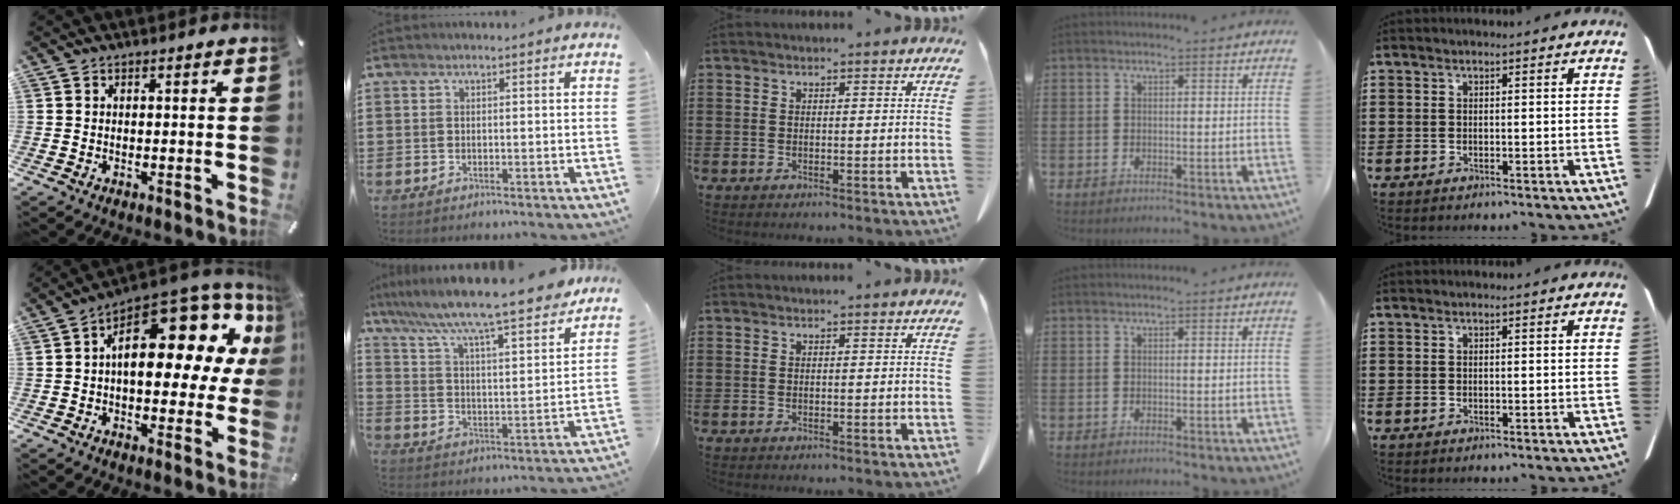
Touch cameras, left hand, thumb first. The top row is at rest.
{"thumb": {"total": 19.3, "force": [6.6, 10.1, 15.0], "torque": [-0.193, -0.060, 0.109]}, "index": {"total": 8.1, "force": [7.3, -0.6, 3.4], "torque": [-0.098, -0.055, 0.117]}}